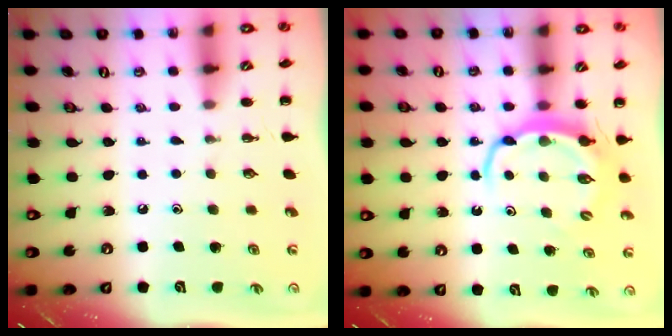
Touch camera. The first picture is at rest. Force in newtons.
{"total": 6.2, "press": 6.2, "slide": 0.5}